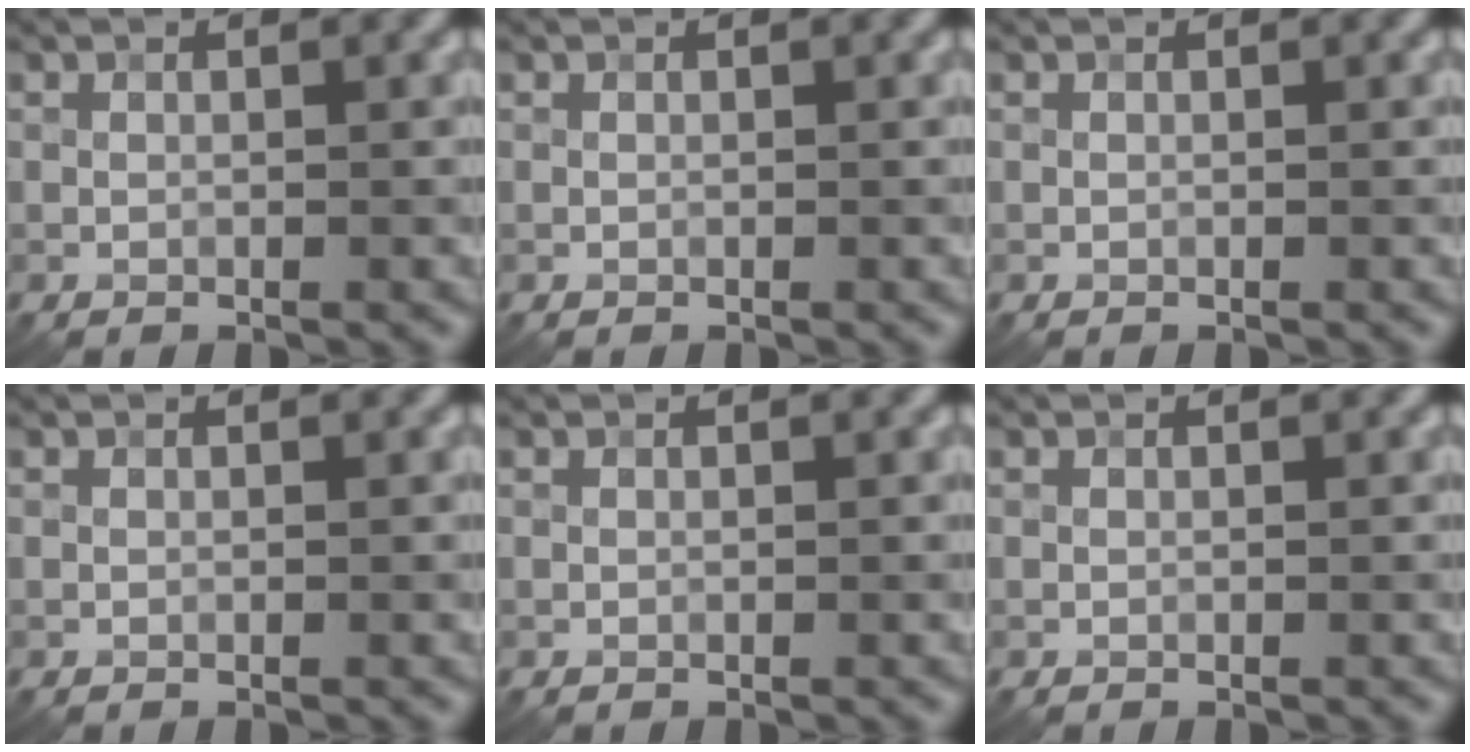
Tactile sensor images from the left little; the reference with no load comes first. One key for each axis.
{"total": 0.0}
{"total": 0.0}
{"total": 0.0}
{"total": 0.0}
{"total": 0.0}